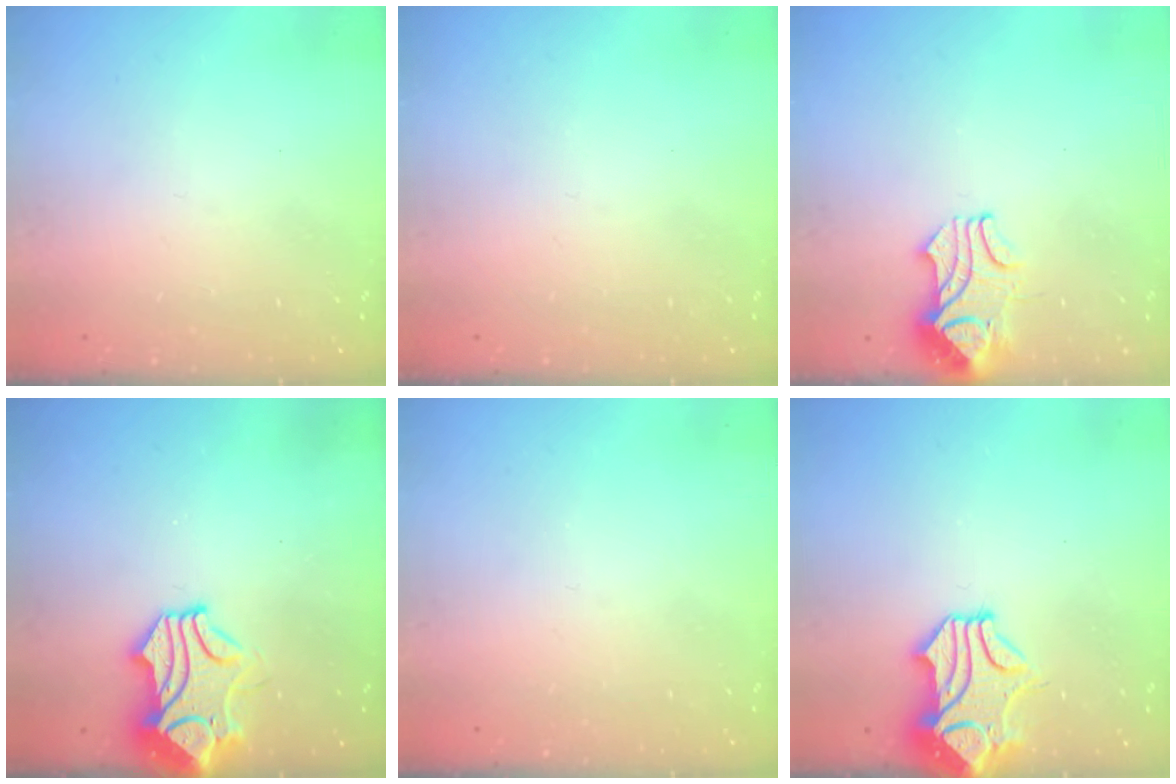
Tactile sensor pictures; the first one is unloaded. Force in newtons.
{"total": 0.0}
{"total": 2.2, "press": 2.0, "slide": 0.8}
{"total": 3.9, "press": 3.6, "slide": 1.4}
{"total": 0.0}
{"total": 2.1, "press": 1.6, "slide": 1.3}